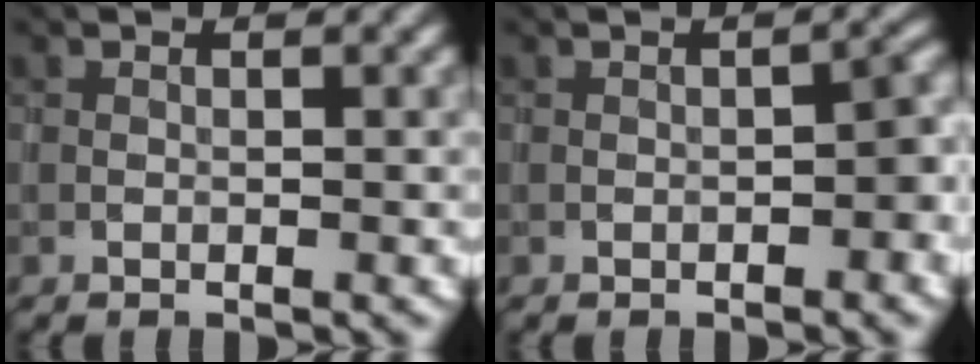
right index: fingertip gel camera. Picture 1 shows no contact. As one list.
[{"total": 2.6, "force": [-1.2, 1.2, 2.0], "torque": [-0.021, 0.008, -0.017]}]